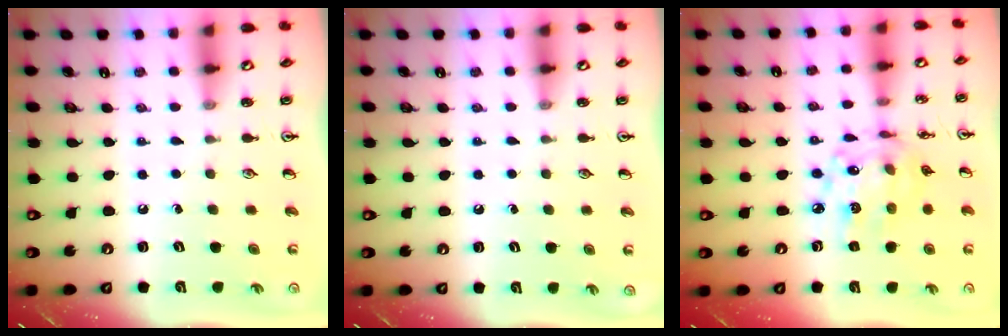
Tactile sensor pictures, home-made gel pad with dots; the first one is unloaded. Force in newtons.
{"total": 0.0}
{"total": 13.8, "press": 13.8, "slide": 1.0}